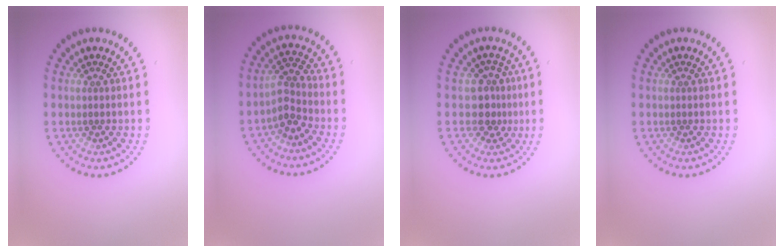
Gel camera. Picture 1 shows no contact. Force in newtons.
{"total": 2.6, "press": 2.0, "slide": 1.7}
{"total": 2.5, "press": 1.9, "slide": 1.6}
{"total": 0.0}